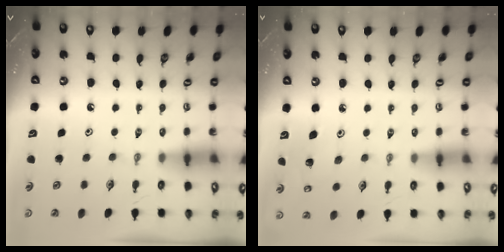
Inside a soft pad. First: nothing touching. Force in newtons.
{"total": 3.0, "press": 2.6, "slide": 1.5}